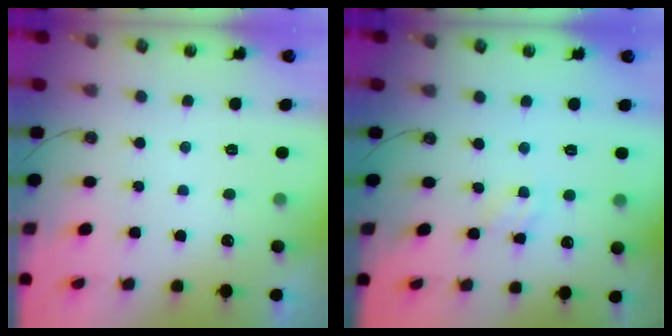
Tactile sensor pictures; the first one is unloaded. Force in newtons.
{"total": 3.1, "press": 3.0, "slide": 0.3}